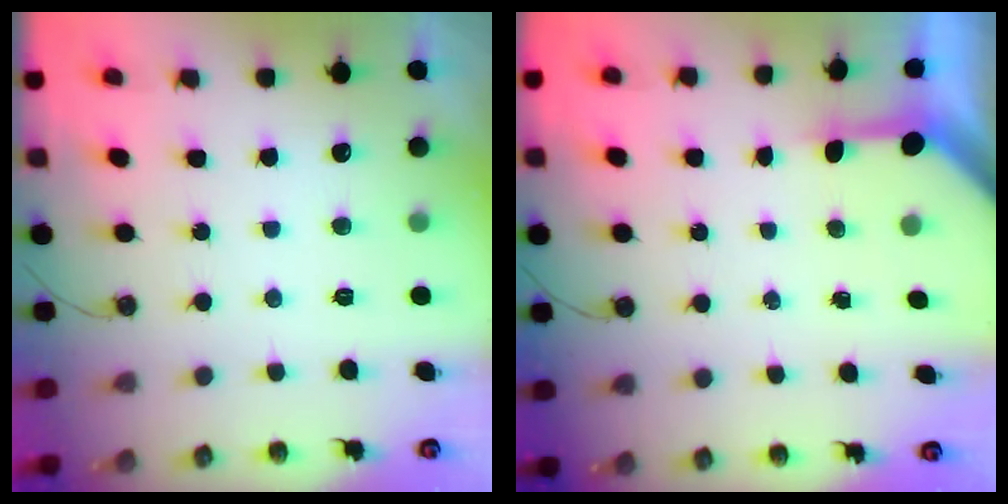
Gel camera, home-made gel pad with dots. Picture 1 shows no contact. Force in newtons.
{"total": 3.4, "press": 3.4, "slide": 0.4}